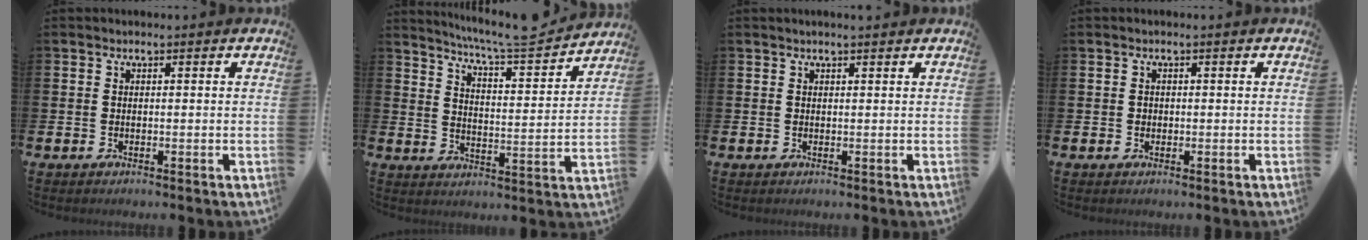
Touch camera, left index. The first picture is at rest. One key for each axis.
{"total": 6.9, "fx": 6.5, "fy": 0.1, "fz": 2.4, "tx": -0.065, "ty": -0.045, "tz": 0.109}
{"total": 0.8, "fx": 0.7, "fy": 0.0, "fz": 0.4, "tx": -0.005, "ty": 0.000, "tz": 0.013}
{"total": 0.7, "fx": 0.1, "fy": 0.7, "fz": 0.2, "tx": 0.000, "ty": 0.005, "tz": -0.002}